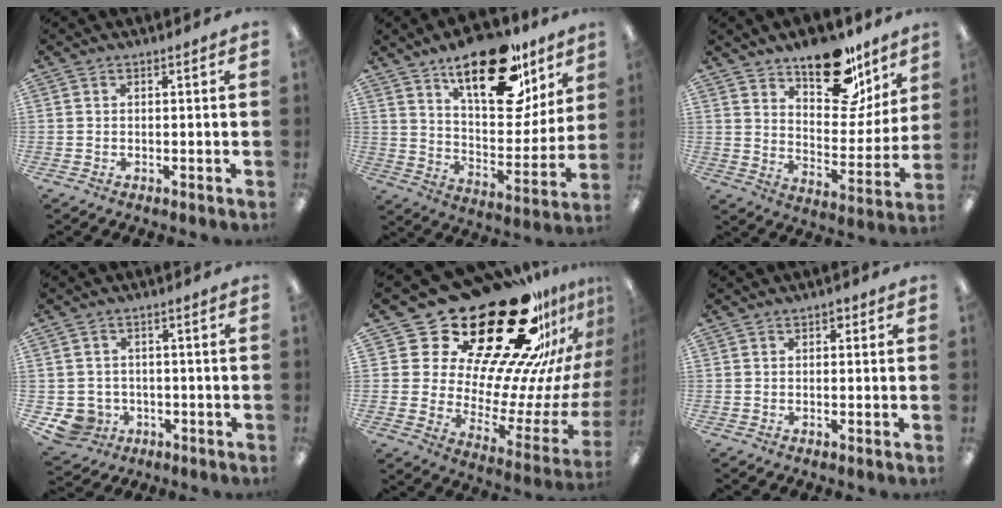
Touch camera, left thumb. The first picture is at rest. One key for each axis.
{"total": 25.1, "fx": 16.2, "fy": 10.8, "fz": 15.7, "tx": -0.223, "ty": -0.100, "tz": 0.270}
{"total": 20.6, "fx": 14.6, "fy": 9.9, "fz": 10.7, "tx": -0.135, "ty": -0.099, "tz": 0.246}
{"total": 5.2, "fx": -1.9, "fy": 4.8, "fz": 0.7, "tx": -0.039, "ty": 0.010, "tz": -0.034}
{"total": 35.9, "fx": 25.2, "fy": 14.8, "fz": 20.8, "tx": -0.301, "ty": -0.222, "tz": 0.468}
{"total": 1.2, "fx": 0.3, "fy": 0.9, "fz": 0.7, "tx": 0.003, "ty": -0.004, "tz": 0.002}